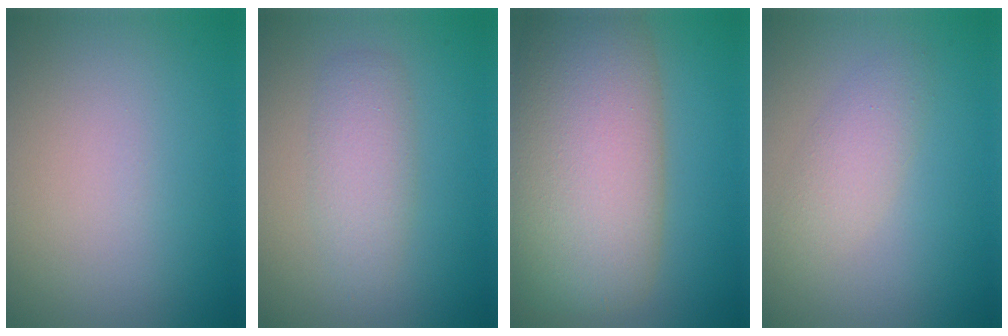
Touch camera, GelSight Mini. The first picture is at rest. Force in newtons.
{"total": 2.8, "press": 2.8, "slide": 0.1}
{"total": 12.4, "press": 12.4, "slide": 0.7}
{"total": 2.4, "press": 2.4, "slide": 0.1}